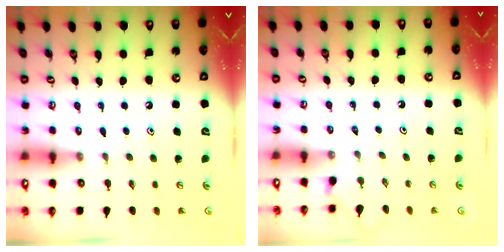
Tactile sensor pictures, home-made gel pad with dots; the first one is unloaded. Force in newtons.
{"total": 0.5, "press": 0.5, "slide": 0.2}